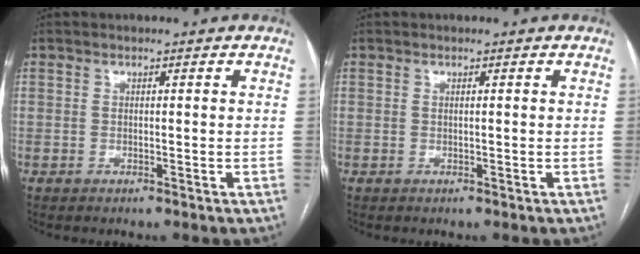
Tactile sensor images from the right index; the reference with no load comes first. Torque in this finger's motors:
{"motor_torque": [0.03, 0.05, -0.03, 0.01]}